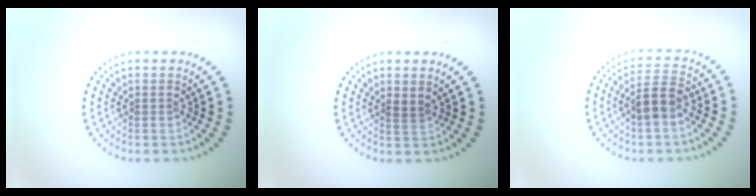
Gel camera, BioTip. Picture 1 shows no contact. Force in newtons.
{"total": 0.8, "press": 0.7, "slide": 0.4}
{"total": 3.5, "press": 3.3, "slide": 1.0}